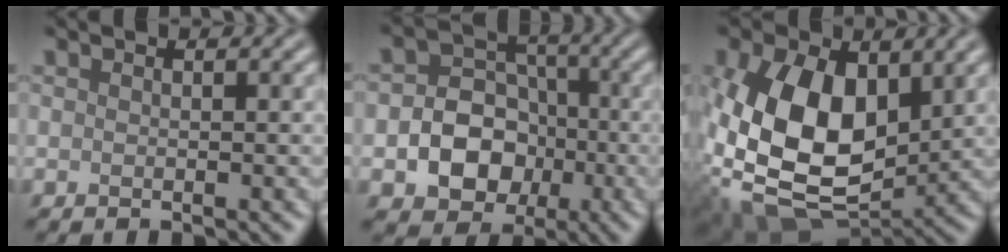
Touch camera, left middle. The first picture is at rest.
{"total": 6.8, "force": [-1.7, 5.5, 3.5], "torque": [-0.030, -0.003, -0.047]}
{"total": 13.3, "force": [1.2, 8.4, 10.3], "torque": [-0.226, -0.018, 0.026]}